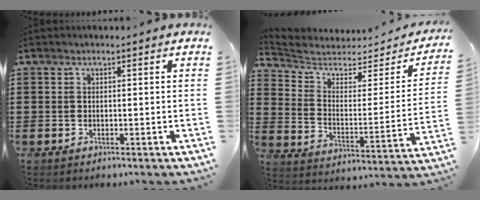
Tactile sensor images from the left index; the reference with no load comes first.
{"total": 4.9, "force": [4.3, 2.0, 1.5], "torque": [-0.058, -0.034, 0.069]}